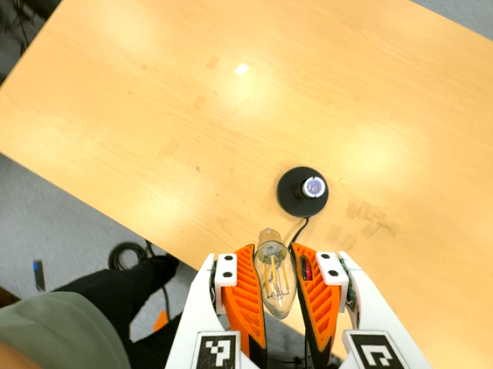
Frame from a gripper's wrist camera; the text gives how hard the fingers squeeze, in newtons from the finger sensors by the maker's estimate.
{"total": 20.9, "left": 22.9, "right": 18.8}